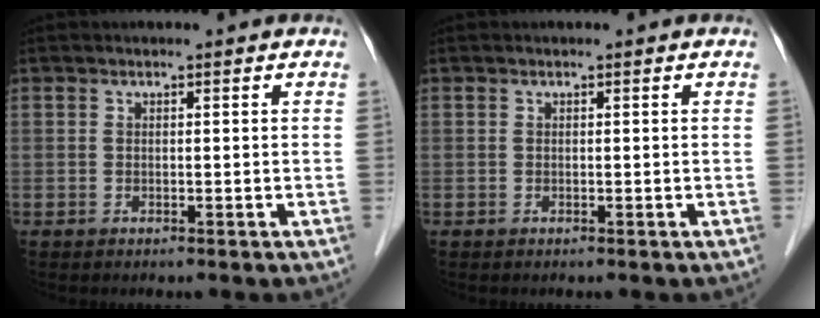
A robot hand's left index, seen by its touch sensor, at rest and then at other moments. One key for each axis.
{"total": 0.0}